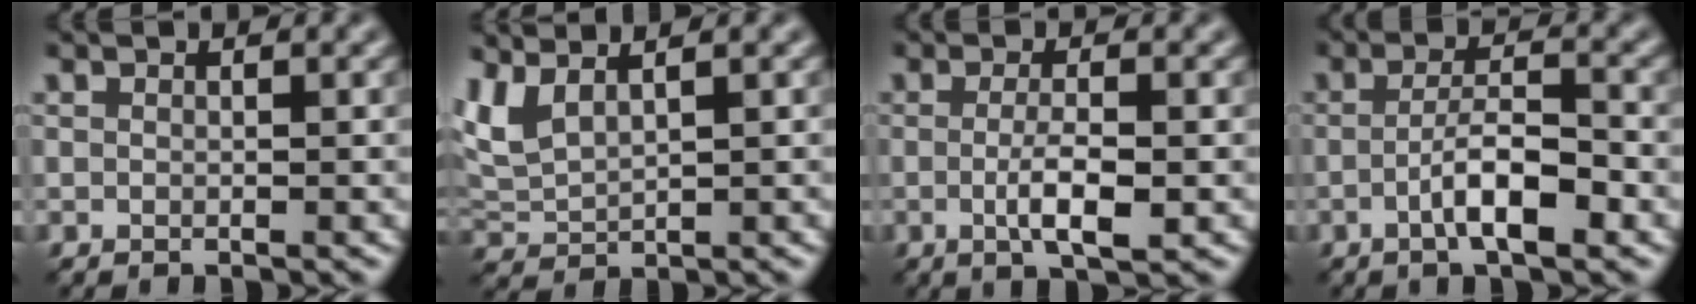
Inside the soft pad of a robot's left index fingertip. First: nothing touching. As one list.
[{"total": 3.2, "force": [2.1, 1.2, 2.1], "torque": [-0.062, 0.010, 0.048]}, {"total": 3.5, "force": [-0.5, 0.8, 3.4], "torque": [-0.062, -0.007, -0.008]}, {"total": 4.4, "force": [-1.5, 1.1, 4.0], "torque": [-0.069, 0.006, -0.030]}]